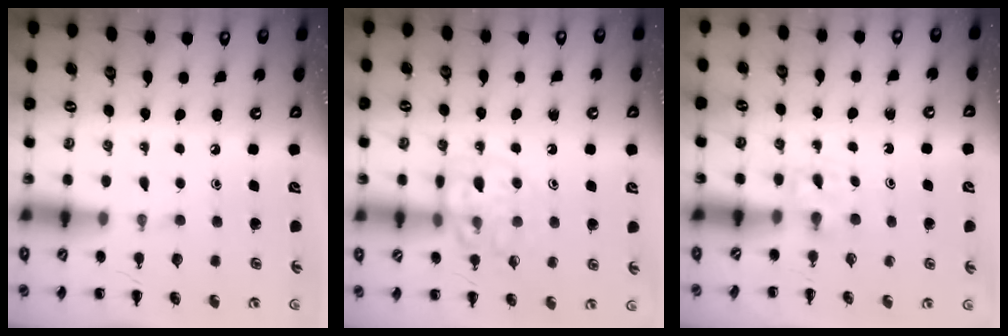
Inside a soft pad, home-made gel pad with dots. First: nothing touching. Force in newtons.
{"total": 11.2, "press": 11.1, "slide": 1.4}
{"total": 2.2, "press": 2.0, "slide": 0.9}